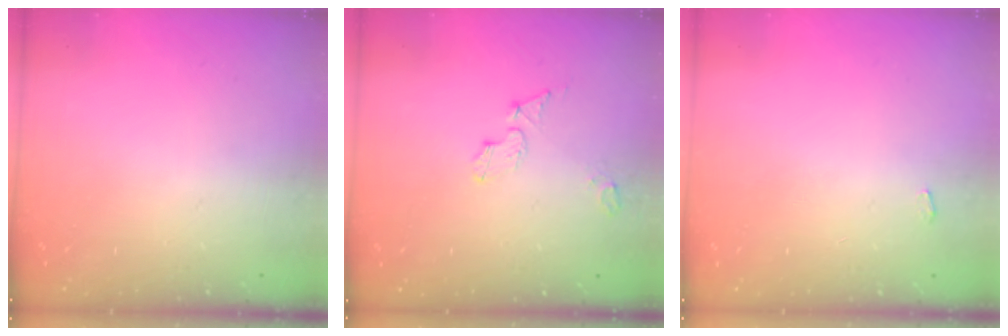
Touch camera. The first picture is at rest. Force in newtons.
{"total": 4.7, "press": 4.7, "slide": 0.5}
{"total": 3.1, "press": 3.1, "slide": 0.3}